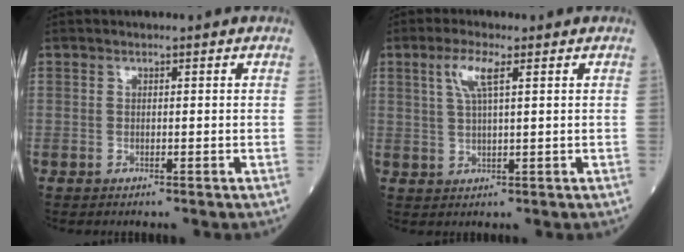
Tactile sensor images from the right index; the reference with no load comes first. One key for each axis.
{"total": 4.4, "fx": 1.9, "fy": 0.5, "fz": 3.9, "tx": -0.088, "ty": 0.006, "tz": 0.040}